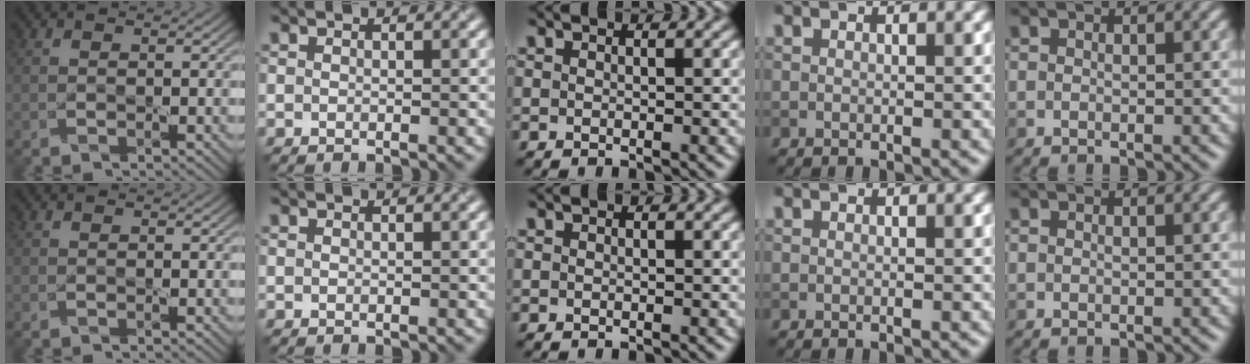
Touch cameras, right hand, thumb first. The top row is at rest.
{}